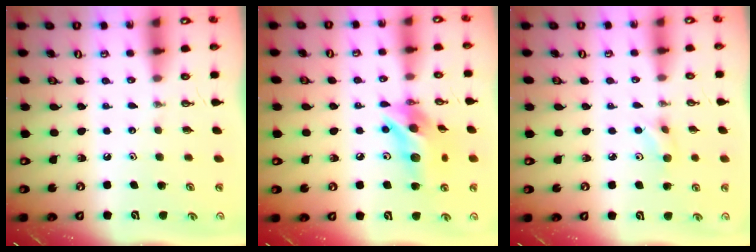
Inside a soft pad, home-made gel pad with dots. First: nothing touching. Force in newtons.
{"total": 14.3, "press": 14.3, "slide": 1.0}
{"total": 4.6, "press": 4.5, "slide": 0.9}